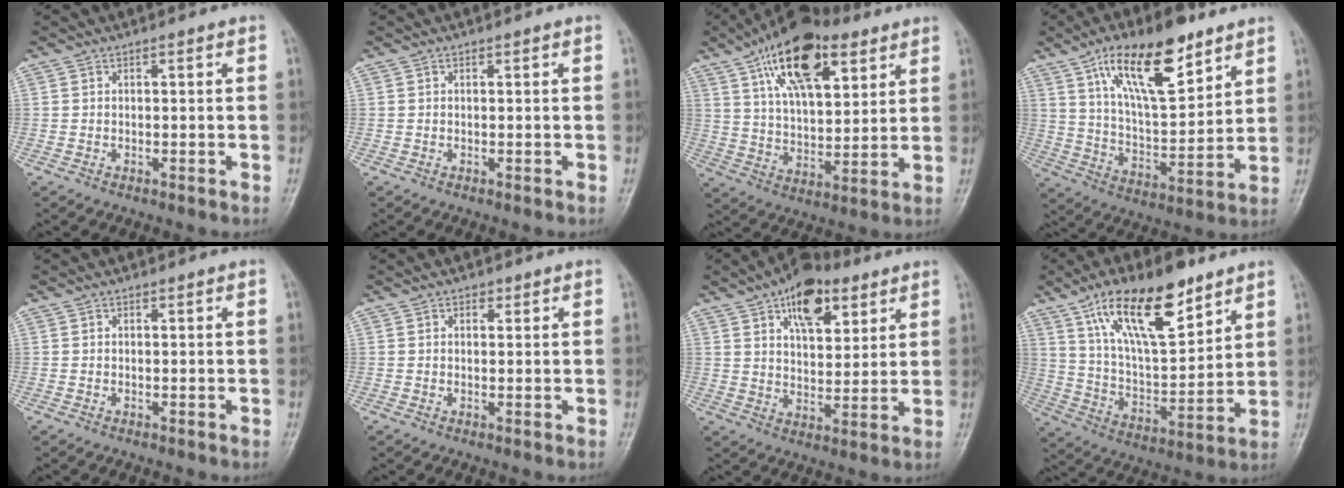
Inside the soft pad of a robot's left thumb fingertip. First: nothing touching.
{"total": 0.0}
{"total": 19.6, "force": [10.2, 9.2, 14.0], "torque": [-0.203, -0.027, 0.175]}
{"total": 19.1, "force": [11.0, 7.1, 13.8], "torque": [-0.200, -0.046, 0.197]}
{"total": 0.0}
{"total": 1.4, "force": [0.8, 1.0, 0.6], "torque": [0.000, -0.002, 0.009]}
{"total": 13.0, "force": [7.0, 6.9, 8.6], "torque": [-0.099, -0.026, 0.109]}
{"total": 20.5, "force": [12.1, 7.8, 14.6], "torque": [-0.218, -0.047, 0.223]}